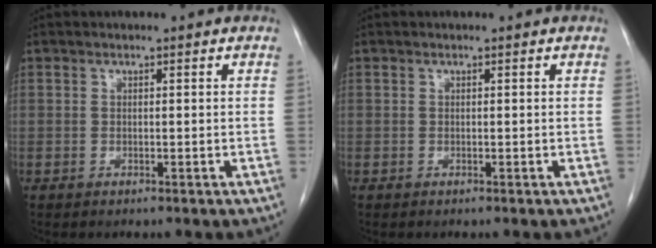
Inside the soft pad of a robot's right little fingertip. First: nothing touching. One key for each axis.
{"total": 0.0}